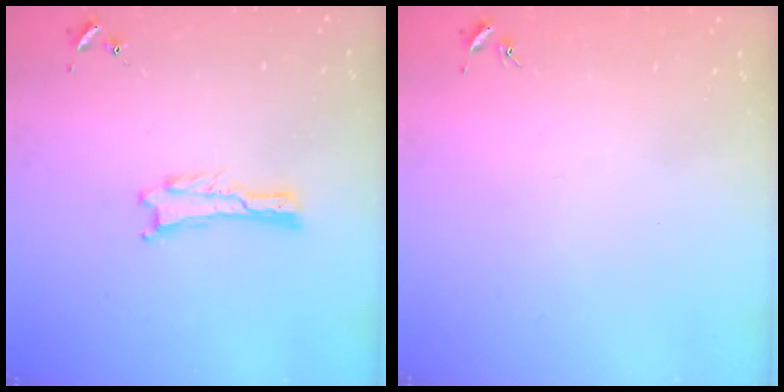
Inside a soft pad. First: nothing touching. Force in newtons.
{"total": 0.0}